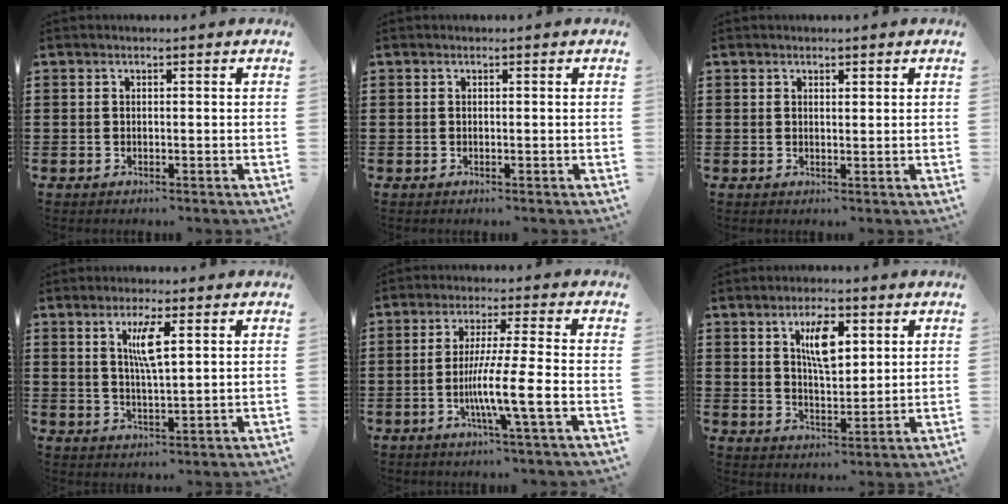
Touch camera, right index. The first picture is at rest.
{"total": 0.0}
{"total": 0.9, "force": [0.7, 0.4, 0.3], "torque": [-0.006, 0.003, 0.014]}
{"total": 4.8, "force": [1.8, 0.9, 4.3], "torque": [-0.091, 0.006, 0.027]}
{"total": 8.5, "force": [-2.5, -0.1, 8.1], "torque": [-0.147, -0.015, -0.047]}
{"total": 6.5, "force": [2.7, 2.6, 5.3], "torque": [-0.089, -0.001, 0.040]}